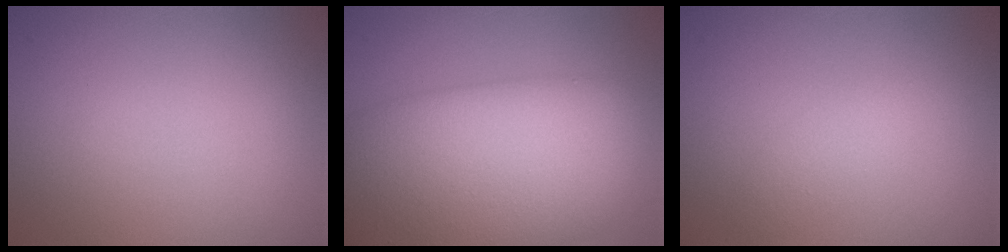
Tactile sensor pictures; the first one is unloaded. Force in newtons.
{"total": 15.0, "press": 15.0, "slide": 0.5}
{"total": 1.7, "press": 1.7, "slide": 0.0}